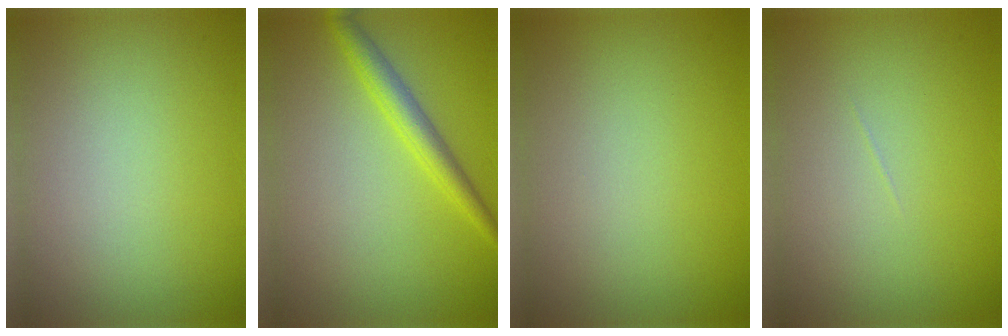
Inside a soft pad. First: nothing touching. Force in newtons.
{"total": 2.7, "press": 2.7, "slide": 0.1}
{"total": 0.0}
{"total": 0.0}